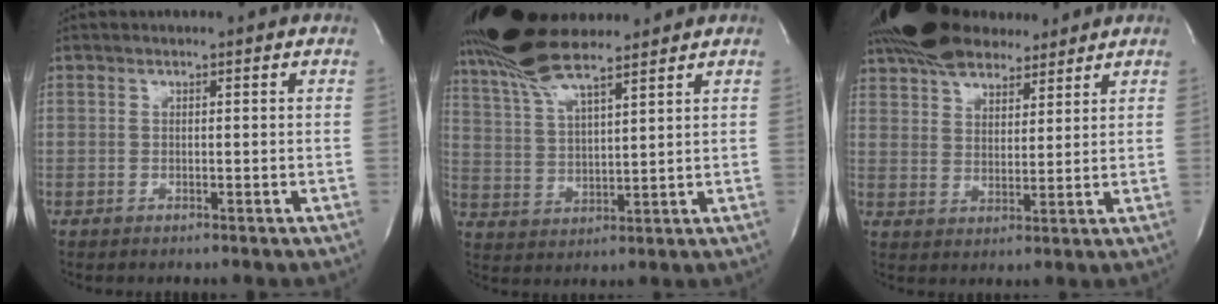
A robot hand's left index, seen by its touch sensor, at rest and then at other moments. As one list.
[{"total": 11.7, "force": [9.9, 1.7, 5.9], "torque": [-0.123, 0.014, 0.191]}, {"total": 14.8, "force": [11.9, 6.1, 6.4], "torque": [-0.128, 0.037, 0.206]}]